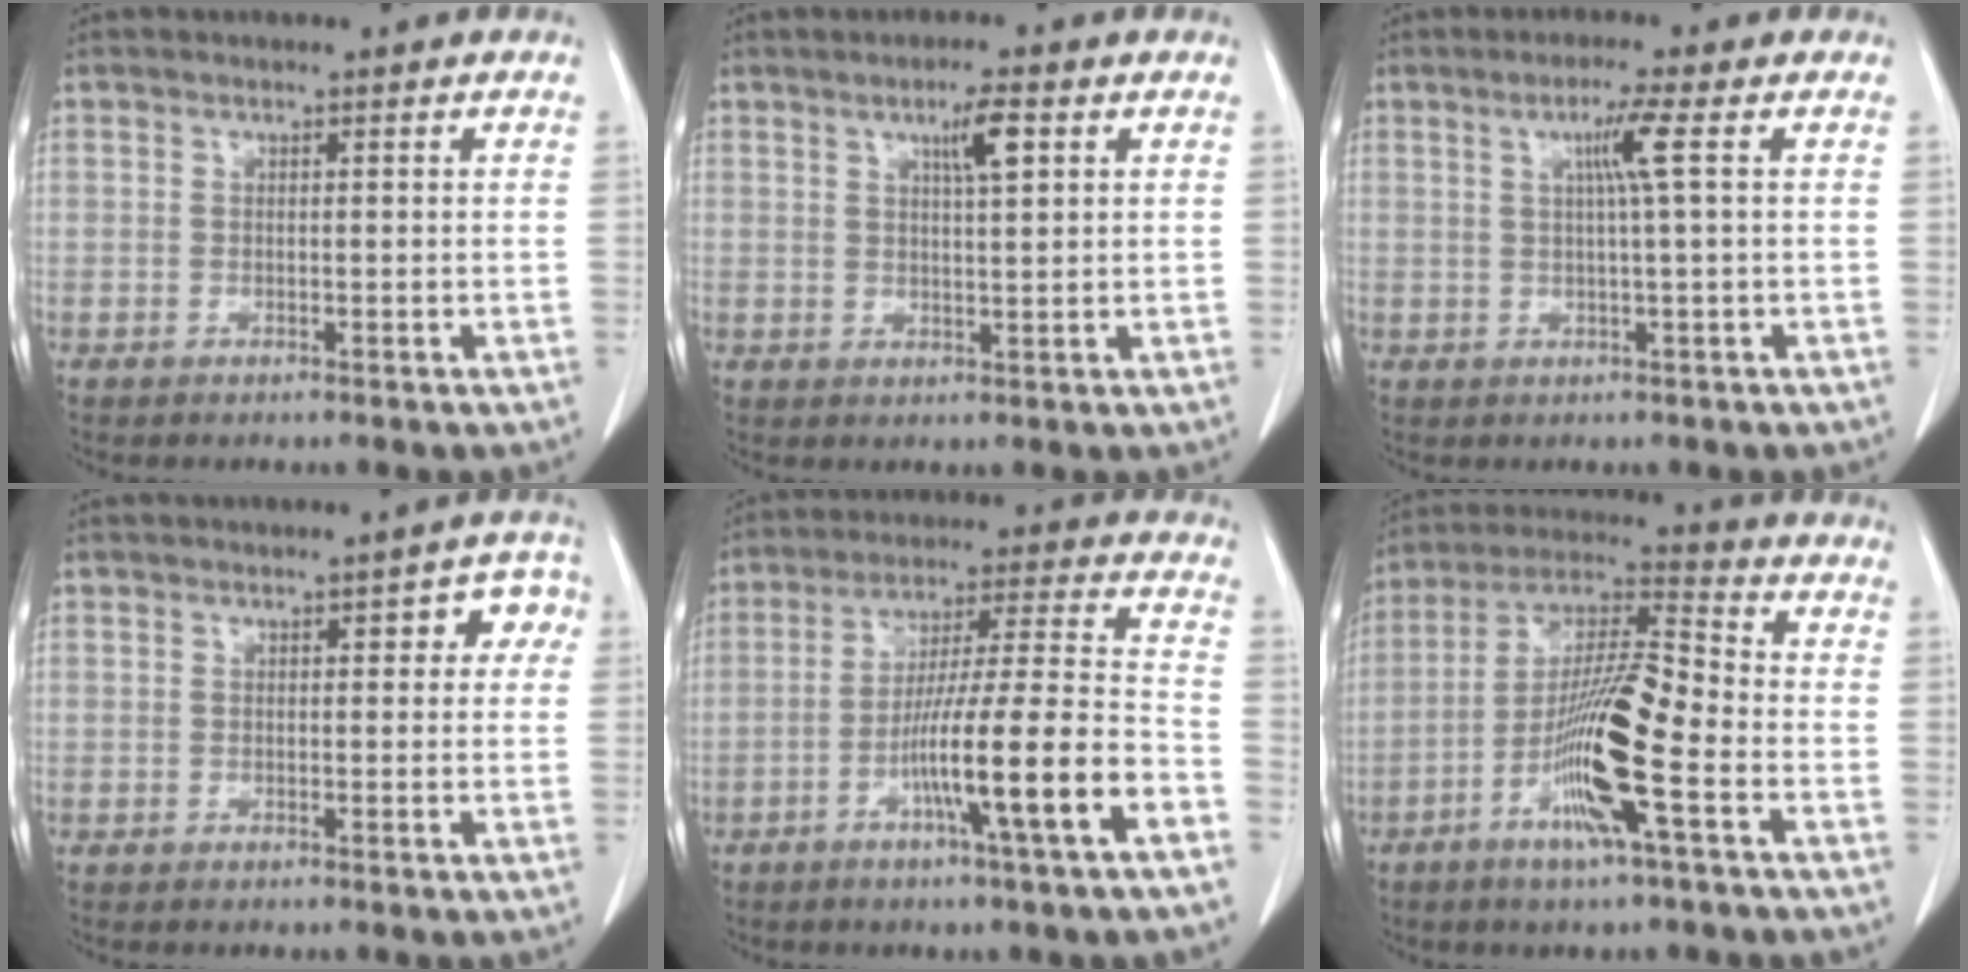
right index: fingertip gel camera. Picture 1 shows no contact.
{"total": 4.2, "force": [1.9, 0.3, 3.7], "torque": [-0.062, 0.000, 0.032]}
{"total": 4.1, "force": [1.1, -1.1, 3.8], "torque": [-0.074, 0.001, 0.020]}
{"total": 4.3, "force": [1.2, 2.1, 3.5], "torque": [-0.027, 0.023, 0.008]}
{"total": 15.0, "force": [-6.3, -0.7, 13.6], "torque": [-0.233, -0.001, -0.108]}
{"total": 14.4, "force": [-5.2, 1.0, 13.4], "torque": [-0.259, -0.003, -0.101]}